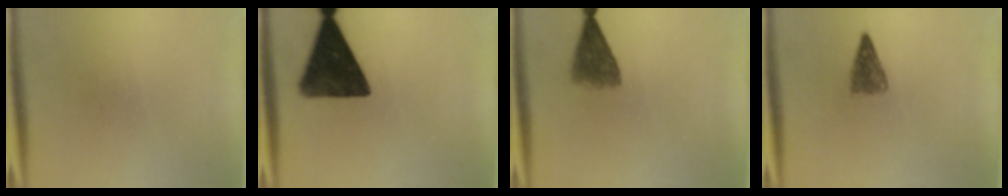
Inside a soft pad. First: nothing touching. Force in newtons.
{"total": 13.7}
{"total": 4.7}
{"total": 2.9}